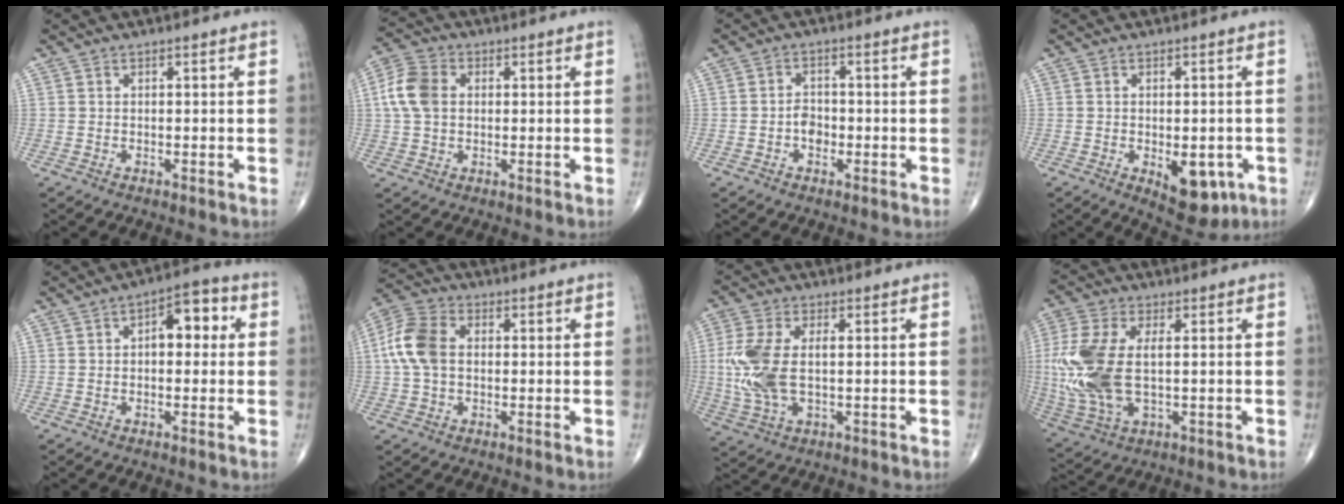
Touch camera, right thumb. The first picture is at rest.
{"total": 8.0, "force": [1.0, 5.7, 5.4], "torque": [-0.115, 0.015, 0.015]}
{"total": 3.1, "force": [-1.0, 2.3, 1.8], "torque": [-0.015, 0.011, -0.023]}
{"total": 8.7, "force": [-2.8, 4.5, 6.9], "torque": [-0.067, -0.006, -0.024]}
{"total": 7.4, "force": [1.2, 3.9, 6.1], "torque": [-0.059, 0.023, 0.008]}
{"total": 9.7, "force": [0.8, 6.6, 7.0], "torque": [-0.152, 0.022, 0.008]}
{"total": 10.6, "force": [0.3, 5.4, 9.2], "torque": [-0.223, 0.000, 0.009]}
{"total": 15.7, "force": [0.5, 8.1, 13.4], "torque": [-0.326, -0.006, 0.017]}